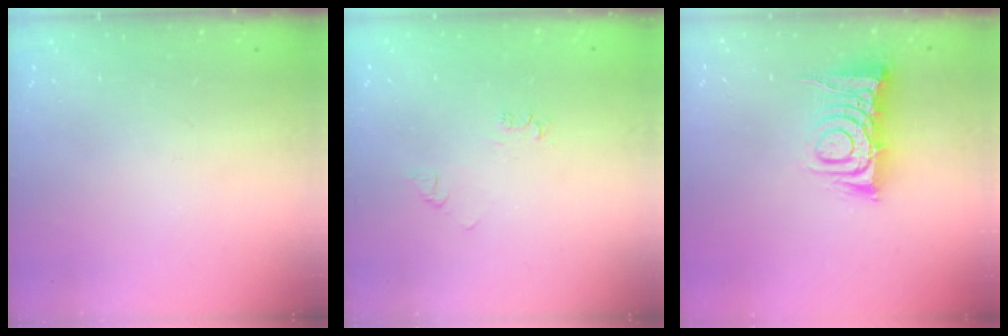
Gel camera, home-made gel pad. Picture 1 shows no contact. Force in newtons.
{"total": 4.3, "press": 4.3, "slide": 0.5}
{"total": 9.8, "press": 9.8, "slide": 1.1}